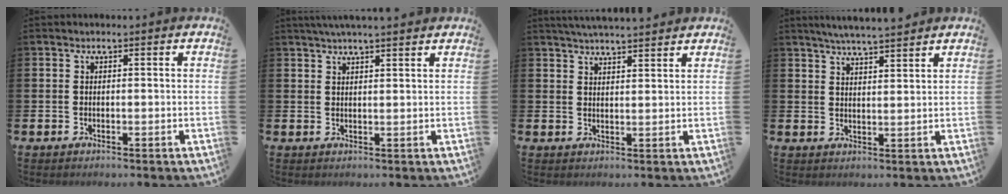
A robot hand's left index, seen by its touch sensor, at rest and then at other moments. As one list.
[{"total": 3.1, "force": [2.9, -0.2, 1.0], "torque": [-0.022, -0.005, 0.052]}, {"total": 3.8, "force": [3.8, -0.1, 0.5], "torque": [-0.015, -0.016, 0.068]}, {"total": 4.8, "force": [4.6, -0.1, 1.1], "torque": [-0.028, -0.018, 0.082]}]